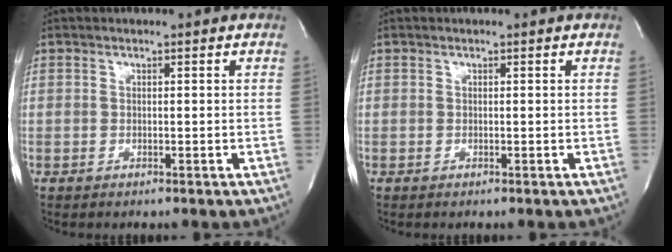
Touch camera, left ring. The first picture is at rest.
{"total": 0.0}